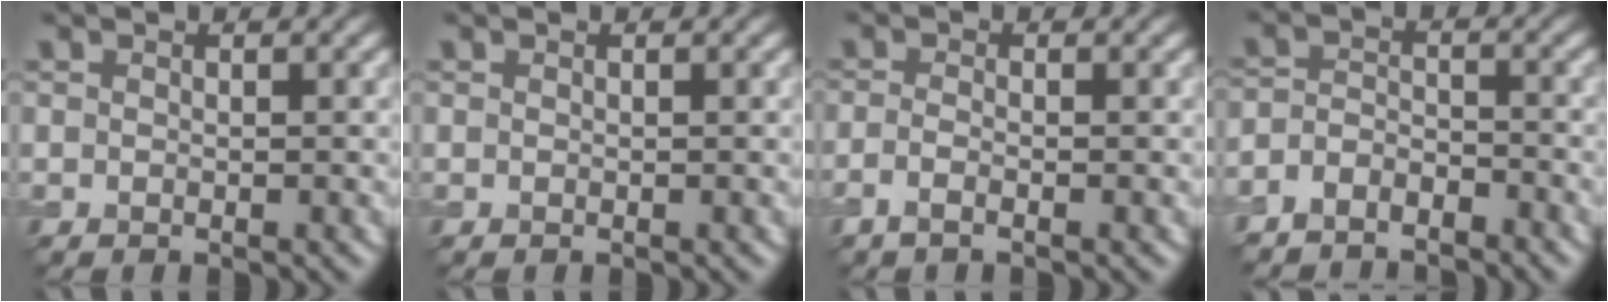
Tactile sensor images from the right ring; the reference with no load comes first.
{"total": 0.0}
{"total": 1.1, "force": [-0.7, 0.1, 0.8], "torque": [-0.018, -0.001, -0.018]}
{"total": 3.4, "force": [-3.2, 1.1, 0.5], "torque": [-0.007, -0.004, -0.069]}